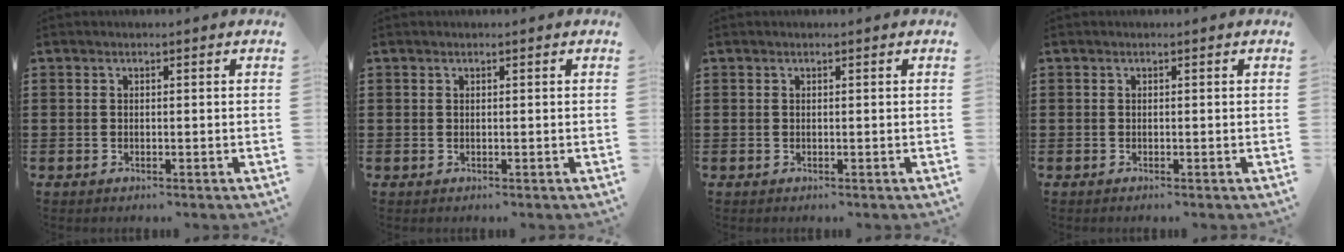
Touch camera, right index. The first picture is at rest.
{"total": 0.0}
{"total": 0.0}
{"total": 0.0}